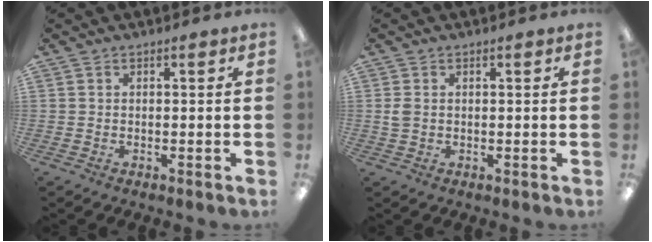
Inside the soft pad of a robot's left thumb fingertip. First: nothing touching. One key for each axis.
{"total": 1.8, "fx": 0.4, "fy": 1.2, "fz": 1.3, "tx": -0.027, "ty": 0.005, "tz": 0.005}